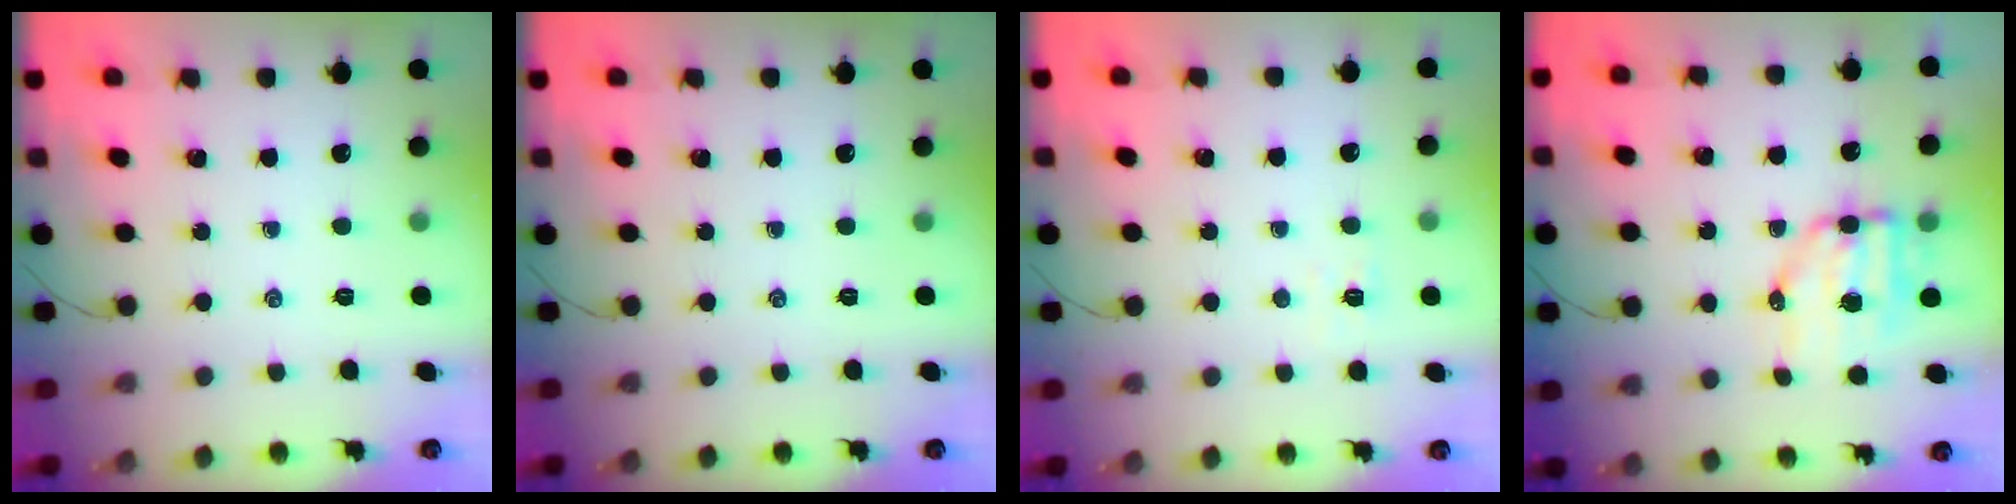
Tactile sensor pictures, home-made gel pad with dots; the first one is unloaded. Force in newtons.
{"total": 0.0}
{"total": 2.8, "press": 2.7, "slide": 0.8}
{"total": 7.4, "press": 7.3, "slide": 1.7}